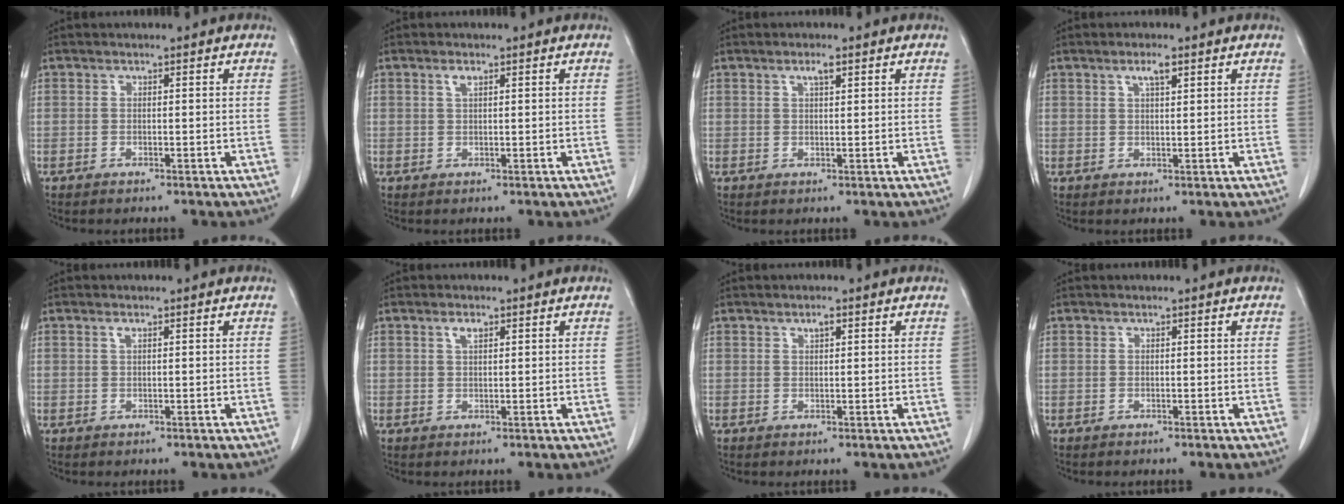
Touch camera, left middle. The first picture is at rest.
{"total": 1.1, "force": [0.7, 0.3, 0.8], "torque": [-0.016, 0.002, 0.012]}
{"total": 1.8, "force": [1.1, 0.2, 1.4], "torque": [-0.029, 0.000, 0.021]}
{"total": 2.5, "force": [1.5, 0.3, 2.0], "torque": [-0.038, 0.001, 0.027]}
{"total": 0.6, "force": [0.4, 0.1, 0.5], "torque": [-0.011, 0.001, 0.006]}
{"total": 1.6, "force": [0.9, 0.6, 1.1], "torque": [-0.021, 0.001, 0.017]}
{"total": 1.2, "force": [0.7, 0.3, 0.9], "torque": [-0.017, -0.001, 0.014]}
{"total": 0.0}